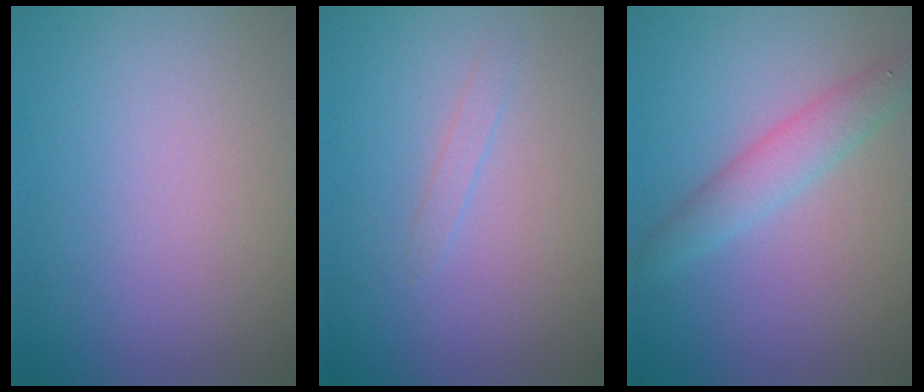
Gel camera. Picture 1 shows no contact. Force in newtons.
{"total": 0.8, "press": 0.8, "slide": 0.1}
{"total": 2.9, "press": 2.9, "slide": 0.0}